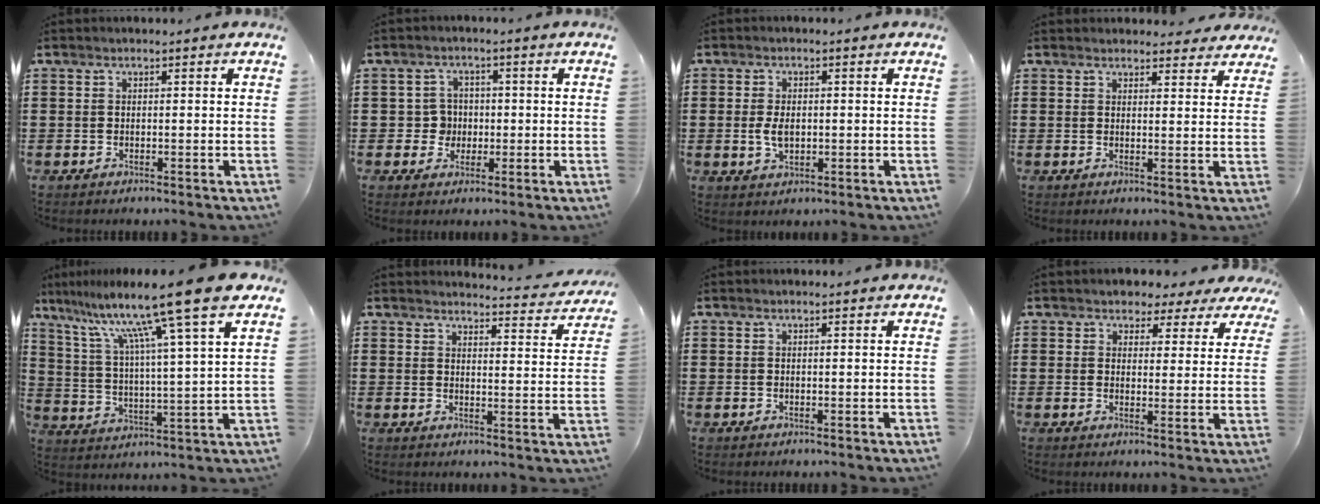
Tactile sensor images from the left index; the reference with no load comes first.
{"total": 3.9, "force": [-0.4, 3.7, 1.2], "torque": [-0.030, 0.004, -0.014]}
{"total": 3.6, "force": [-0.1, 2.1, 2.9], "torque": [-0.064, 0.004, -0.006]}
{"total": 2.8, "force": [2.7, 0.7, 0.5], "torque": [-0.008, -0.008, 0.048]}
{"total": 14.2, "force": [10.6, -0.4, 9.3], "torque": [-0.201, -0.061, 0.164]}
{"total": 3.6, "force": [3.6, -0.1, 0.7], "torque": [-0.020, -0.026, 0.060]}
{"total": 0.0}
{"total": 3.2, "force": [2.7, 1.7, 0.3], "torque": [-0.016, -0.009, 0.044]}